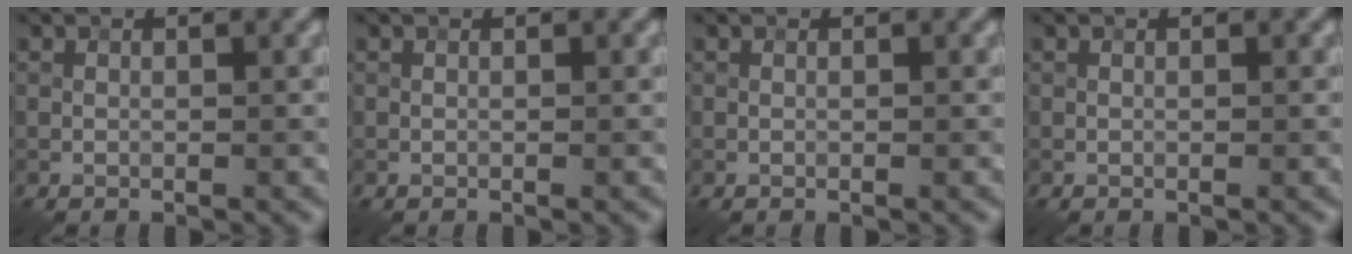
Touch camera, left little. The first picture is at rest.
{"total": 0.0}
{"total": 0.0}
{"total": 0.0}